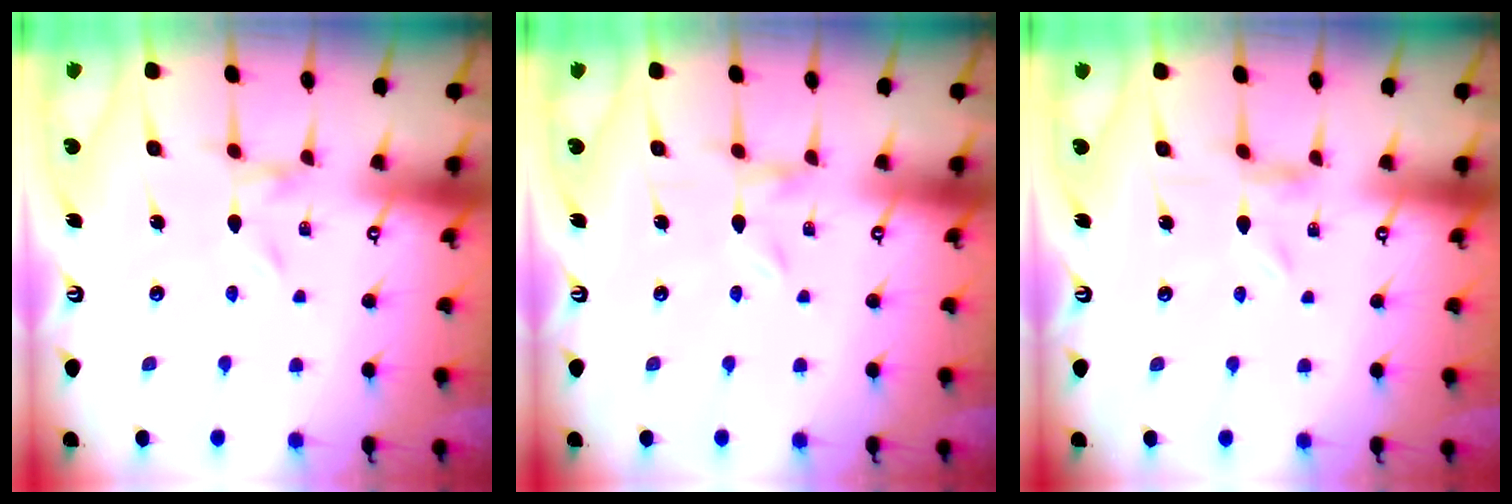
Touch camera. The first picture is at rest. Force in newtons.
{"total": 0.0}
{"total": 0.7, "press": 0.7, "slide": 0.2}